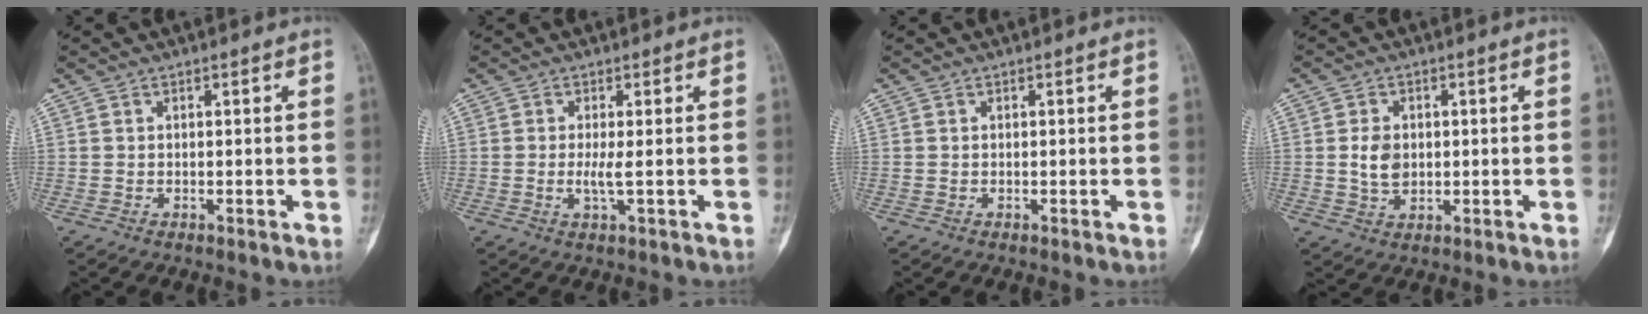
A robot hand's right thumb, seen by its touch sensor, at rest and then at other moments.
{"total": 2.5, "force": [-0.2, 0.1, 2.5], "torque": [-0.059, -0.008, -0.007]}
{"total": 0.0}
{"total": 4.8, "force": [0.3, 3.5, 3.2], "torque": [-0.047, -0.004, 0.008]}